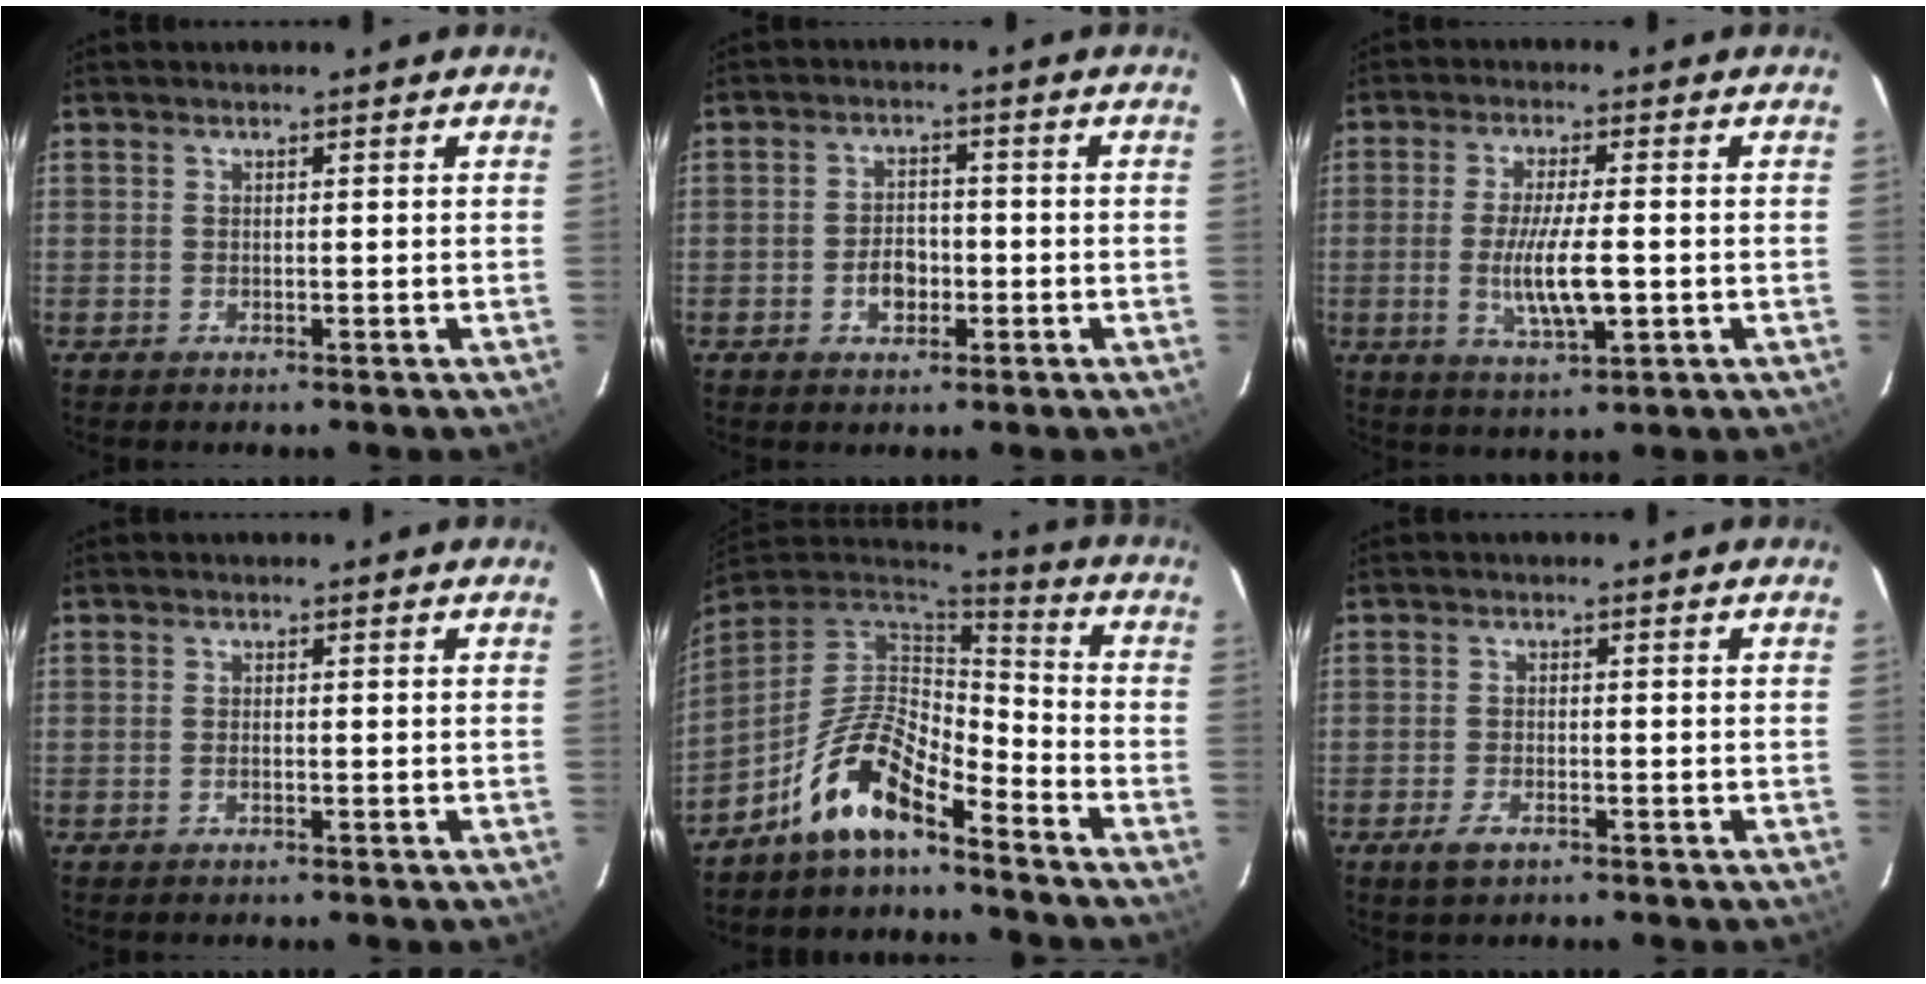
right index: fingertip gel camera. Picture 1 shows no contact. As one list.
[{"total": 4.3, "force": [-1.6, 3.0, 2.7], "torque": [-0.050, 0.010, -0.022]}, {"total": 8.9, "force": [-1.6, 1.8, 8.6], "torque": [-0.160, -0.014, -0.024]}, {"total": 0.7, "force": [-0.3, 0.2, 0.6], "torque": [-0.013, 0.003, -0.006]}, {"total": 12.2, "force": [-8.5, 4.1, 7.7], "torque": [-0.156, 0.017, -0.166]}, {"total": 3.2, "force": [-2.0, 1.4, 2.0], "torque": [-0.047, -0.004, -0.036]}]